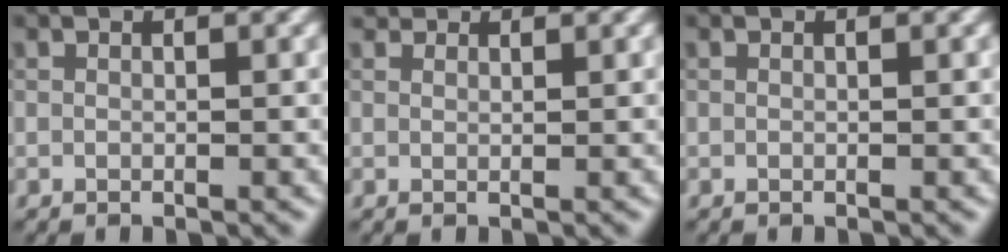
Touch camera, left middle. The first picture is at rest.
{"total": 1.9, "force": [1.7, 0.8, 0.5], "torque": [-0.013, -0.009, 0.023]}
{"total": 0.0}